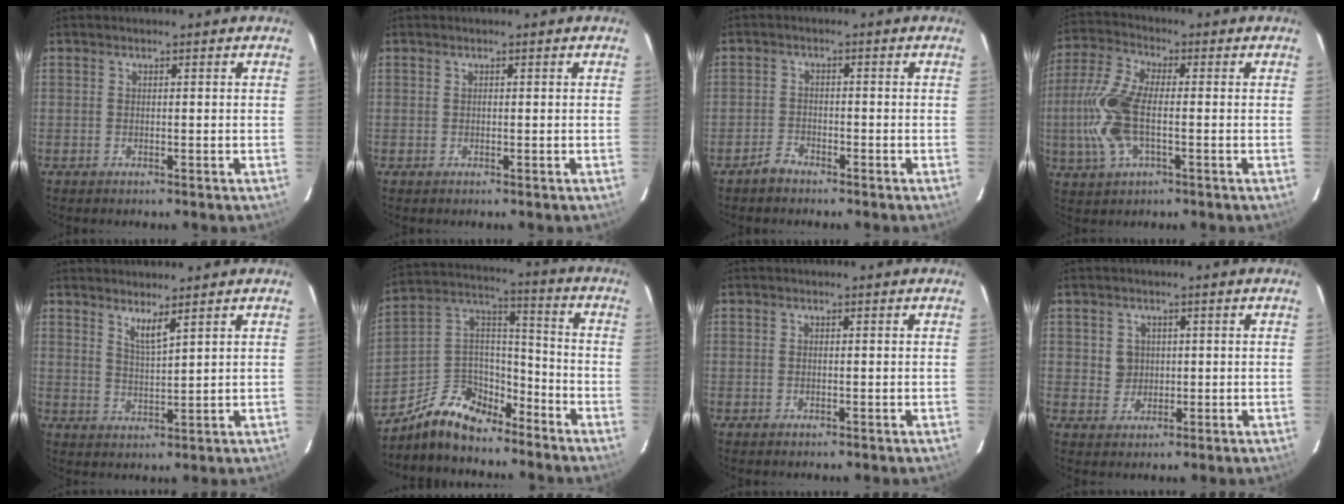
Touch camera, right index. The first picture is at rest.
{"total": 0.0}
{"total": 2.5, "force": [-2.1, 1.3, 0.3], "torque": [-0.012, 0.007, -0.039]}
{"total": 12.2, "force": [-1.7, 5.4, 10.8], "torque": [-0.247, 0.006, -0.039]}
{"total": 3.6, "force": [2.7, 0.2, 2.3], "torque": [-0.043, -0.006, 0.048]}
{"total": 12.6, "force": [-9.7, 6.3, 5.0], "torque": [-0.118, 0.048, -0.174]}
{"total": 0.5, "force": [0.0, 0.0, 0.5], "torque": [-0.012, 0.002, -0.002]}
{"total": 3.3, "force": [0.5, 3.2, 0.5], "torque": [-0.003, 0.010, 0.012]}